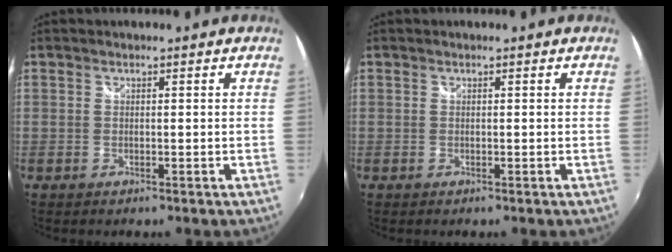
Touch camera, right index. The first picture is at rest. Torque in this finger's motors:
{"motor_torque": [0.00, 0.00, 0.00, 0.00]}